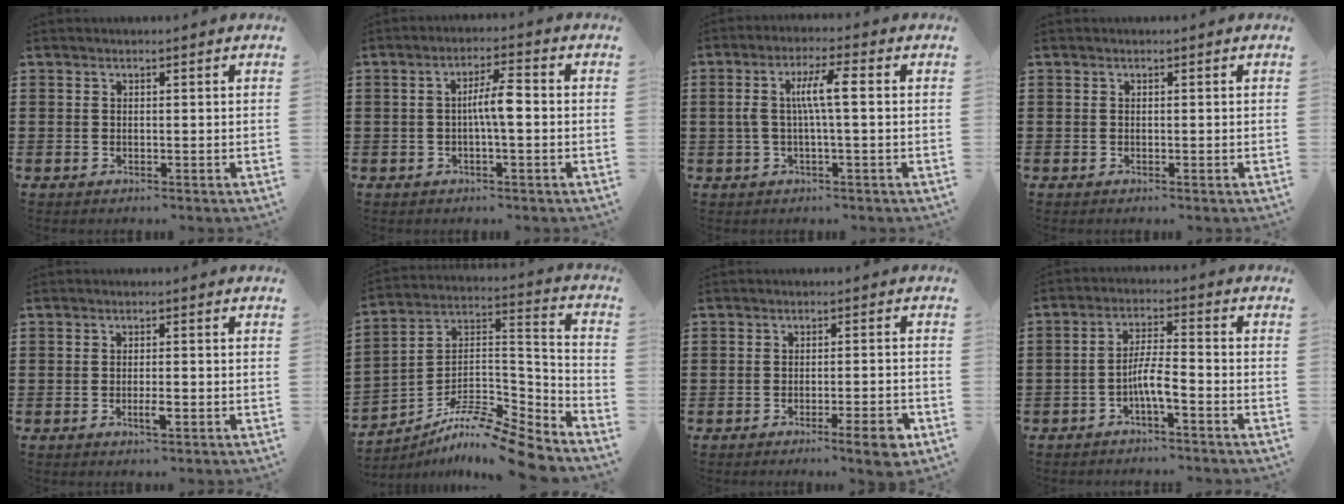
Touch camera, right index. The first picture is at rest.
{"total": 4.7, "force": [-0.4, 0.9, 4.6], "torque": [-0.090, 0.006, -0.013]}
{"total": 6.0, "force": [0.2, 0.9, 5.9], "torque": [-0.119, 0.003, -0.005]}
{"total": 0.0}
{"total": 2.5, "force": [-1.0, 0.5, 2.3], "torque": [-0.046, -0.003, -0.019]}
{"total": 9.8, "force": [-8.8, 1.0, 4.3], "torque": [-0.083, 0.009, -0.181]}
{"total": 4.7, "force": [-2.7, 0.4, 3.8], "torque": [-0.058, -0.006, -0.042]}
{"total": 4.8, "force": [-2.5, 0.8, 4.0], "torque": [-0.085, 0.002, -0.051]}